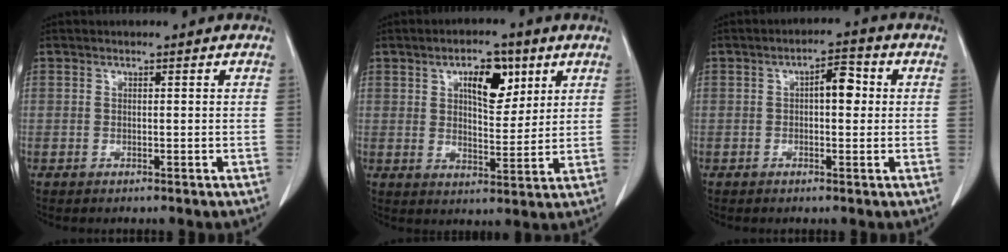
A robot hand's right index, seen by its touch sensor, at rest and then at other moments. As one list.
[{"total": 8.0, "force": [3.6, 3.4, 6.2], "torque": [-0.098, 0.007, 0.059]}, {"total": 4.0, "force": [0.5, 1.6, 3.7], "torque": [-0.055, 0.016, 0.006]}]